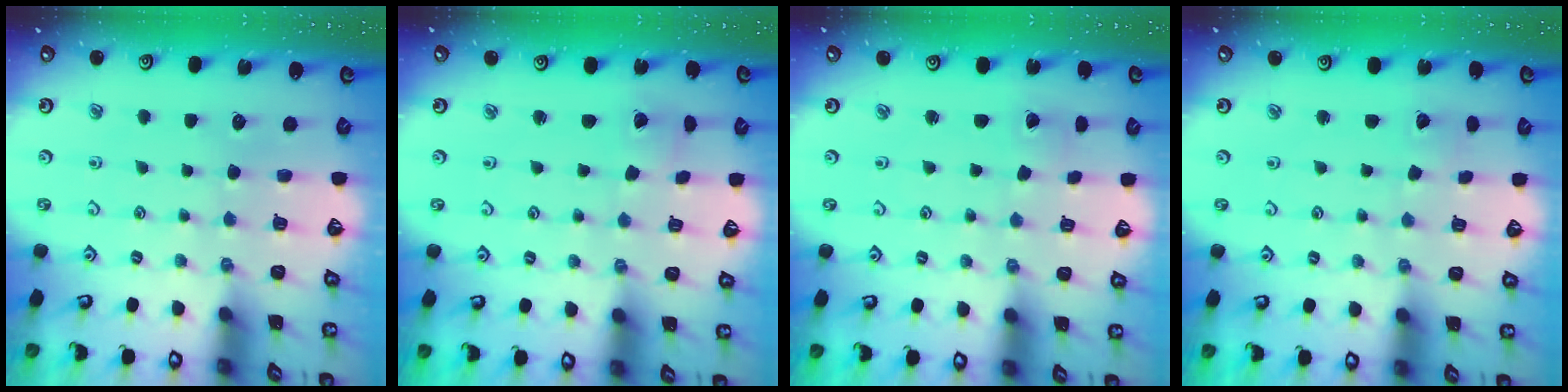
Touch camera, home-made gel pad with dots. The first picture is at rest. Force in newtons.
{"total": 1.5, "press": 1.5, "slide": 0.2}
{"total": 0.0}
{"total": 1.6, "press": 1.6, "slide": 0.0}